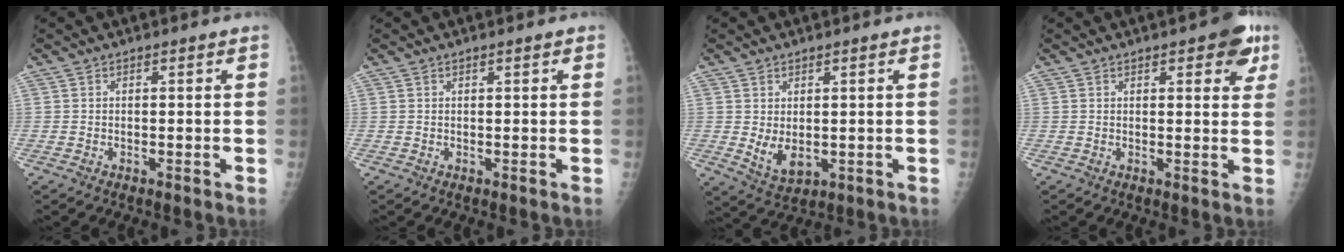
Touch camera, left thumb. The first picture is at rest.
{"total": 0.7, "force": [0.4, 0.1, 0.5], "torque": [-0.007, 0.001, 0.005]}
{"total": 5.0, "force": [0.0, 3.1, 4.0], "torque": [-0.060, -0.012, 0.016]}
{"total": 6.4, "force": [3.3, 2.6, 4.9], "torque": [-0.032, -0.009, 0.031]}